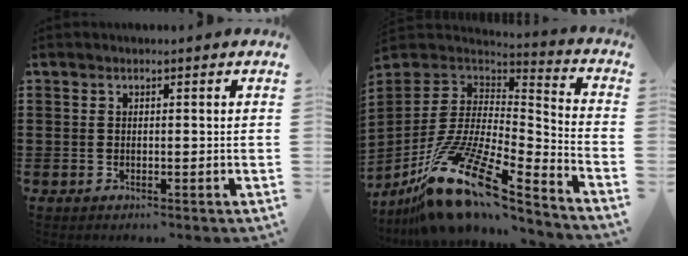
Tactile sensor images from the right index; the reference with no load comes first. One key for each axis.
{"total": 15.8, "fx": -9.8, "fy": 4.6, "fz": 11.5, "tx": -0.238, "ty": 0.016, "tz": -0.181}